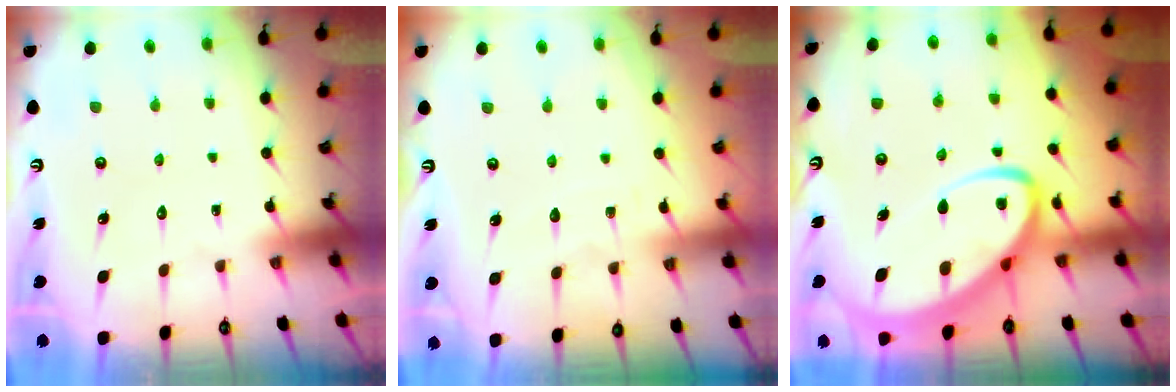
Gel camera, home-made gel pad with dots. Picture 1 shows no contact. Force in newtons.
{"total": 2.8, "press": 2.8, "slide": 0.4}
{"total": 10.5, "press": 10.4, "slide": 1.1}